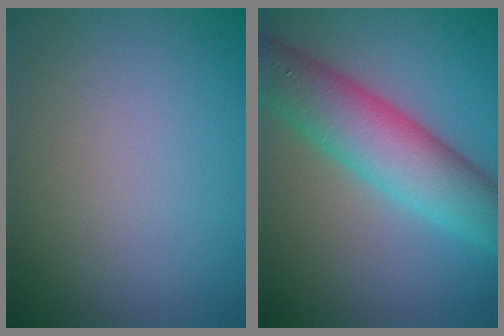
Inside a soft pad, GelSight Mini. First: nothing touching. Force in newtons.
{"total": 8.1, "press": 8.1, "slide": 0.2}